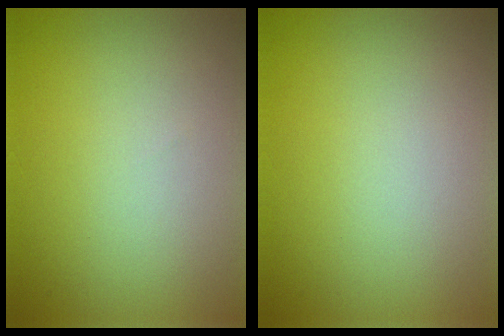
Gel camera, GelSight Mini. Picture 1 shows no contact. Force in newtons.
{"total": 0.0}